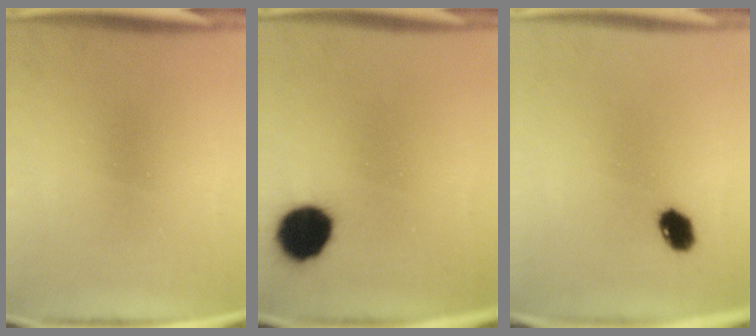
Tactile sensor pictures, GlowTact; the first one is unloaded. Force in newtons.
{"total": 9.9}
{"total": 4.3}